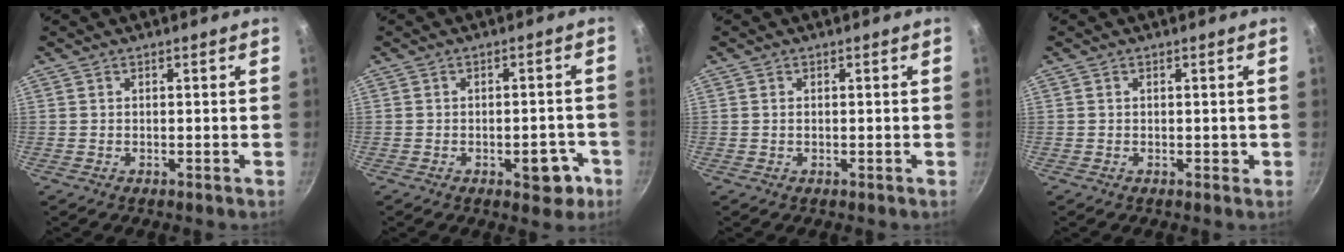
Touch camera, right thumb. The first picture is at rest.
{"total": 6.0, "force": [-2.6, 3.2, 4.3], "torque": [-0.028, 0.021, -0.028]}
{"total": 0.6, "force": [0.1, 0.4, 0.4], "torque": [-0.006, 0.002, 0.002]}
{"total": 1.0, "force": [-0.1, 0.8, 0.6], "torque": [-0.001, 0.004, -0.001]}